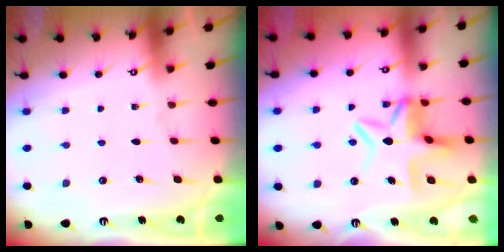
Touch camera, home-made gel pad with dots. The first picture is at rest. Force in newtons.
{"total": 9.4, "press": 9.2, "slide": 1.8}